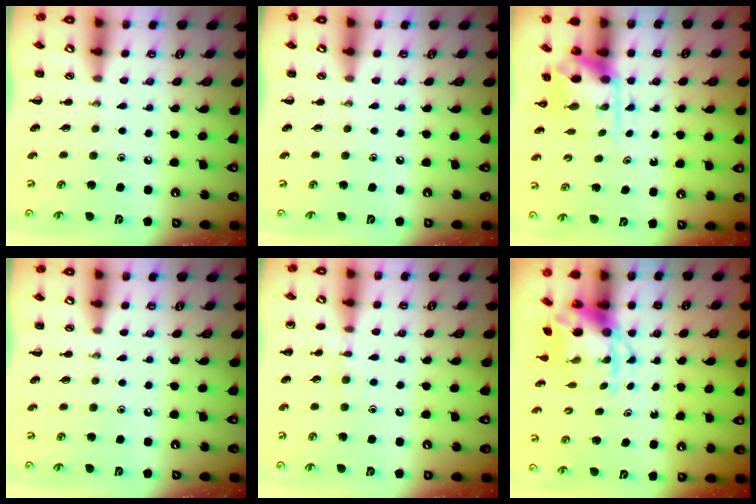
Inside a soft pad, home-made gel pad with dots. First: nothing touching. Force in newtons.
{"total": 0.0}
{"total": 5.5, "press": 5.4, "slide": 0.9}
{"total": 0.0}
{"total": 6.9, "press": 6.7, "slide": 1.9}
{"total": 3.7, "press": 3.6, "slide": 0.9}